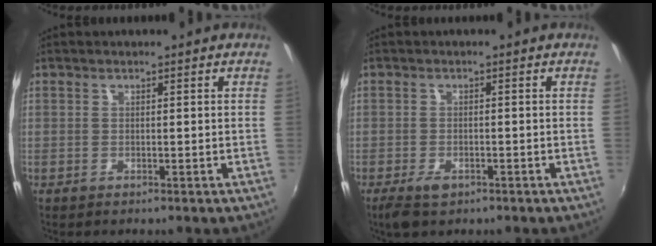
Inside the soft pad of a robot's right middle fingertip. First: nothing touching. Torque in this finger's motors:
{"motor_torque": [0.47, -0.41, 0.14, 0.05]}